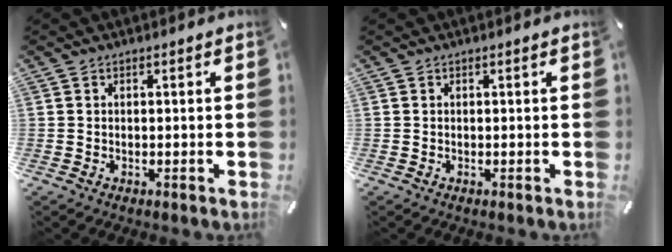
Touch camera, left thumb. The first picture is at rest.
{"total": 0.0}